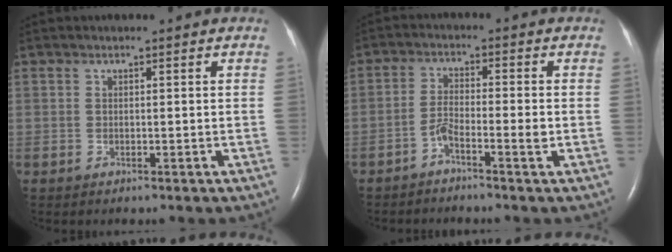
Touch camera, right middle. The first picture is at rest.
{"total": 3.2, "force": [-2.0, 0.1, 2.5], "torque": [-0.055, 0.012, -0.038]}